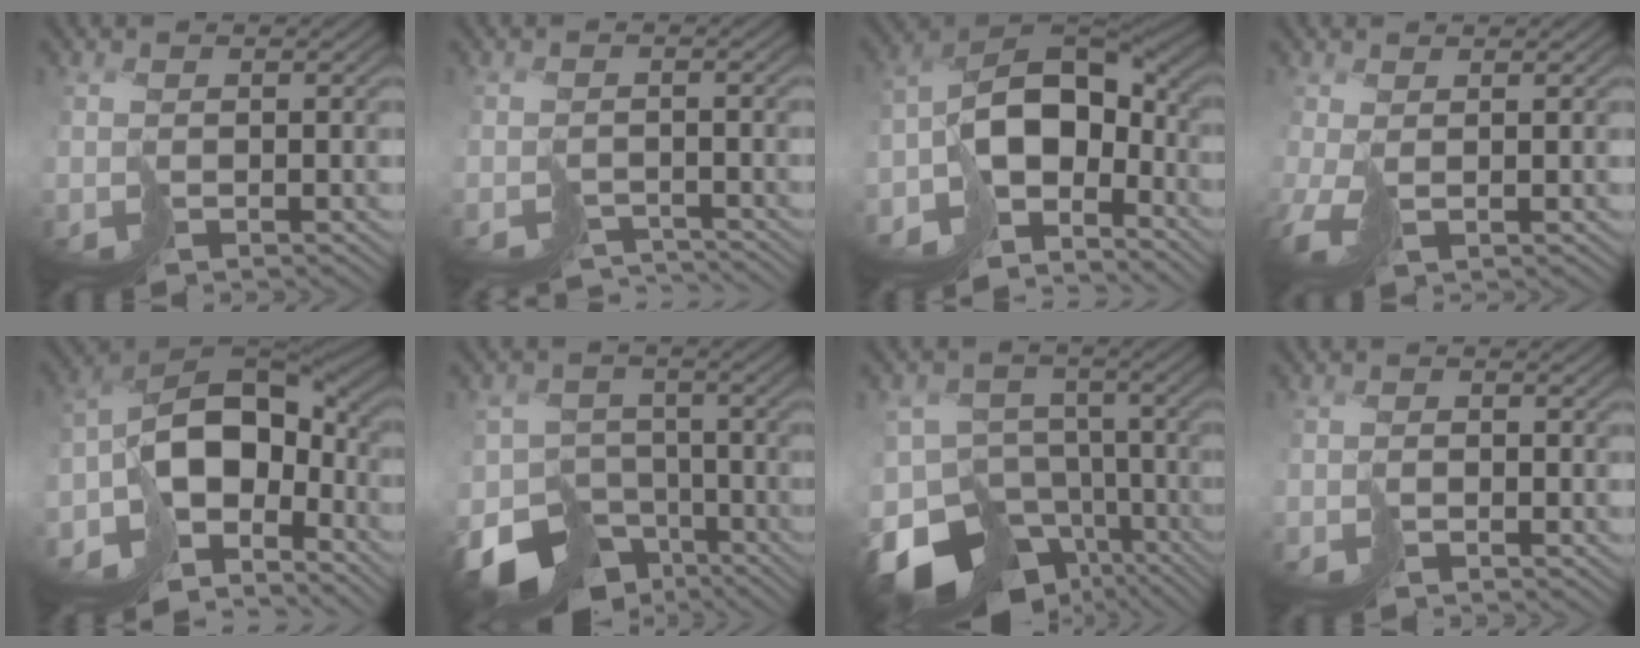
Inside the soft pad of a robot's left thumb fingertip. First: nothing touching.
{"total": 3.7, "force": [-3.5, 1.1, 0.6], "torque": [0.001, -0.009, -0.049]}
{"total": 12.4, "force": [-5.4, 8.0, 7.9], "torque": [-0.126, -0.017, -0.095]}
{"total": 1.8, "force": [0.2, 0.4, 1.8], "torque": [-0.046, 0.009, 0.004]}
{"total": 13.6, "force": [-5.3, 8.9, 8.8], "torque": [-0.155, -0.019, -0.087]}
{"total": 11.8, "force": [-8.3, 6.9, 4.7], "torque": [-0.093, -0.023, -0.130]}
{"total": 14.9, "force": [-10.1, 8.6, 6.8], "torque": [-0.132, -0.026, -0.139]}
{"total": 1.0, "force": [-0.9, 0.3, -0.3], "torque": [0.014, 0.006, -0.020]}